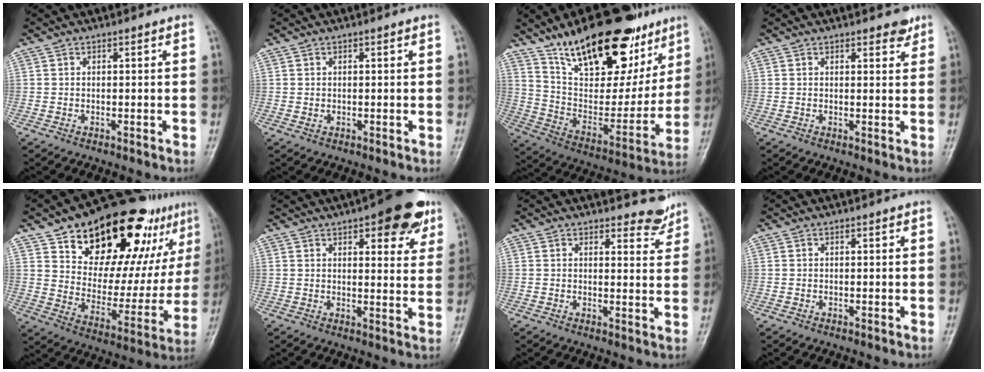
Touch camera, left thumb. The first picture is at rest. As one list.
[{"total": 1.0, "force": [0.2, 0.6, 0.7], "torque": [-0.010, 0.004, 0.007]}, {"total": 27.1, "force": [17.4, 11.8, 17.1], "torque": [-0.222, -0.056, 0.284]}, {"total": 2.4, "force": [1.9, 1.0, 1.2], "torque": [-0.002, -0.010, 0.021]}, {"total": 28.3, "force": [16.6, 13.5, 18.4], "torque": [-0.224, -0.043, 0.257]}, {"total": 12.2, "force": [6.8, 4.6, 9.0], "torque": [-0.075, -0.023, 0.082]}, {"total": 4.0, "force": [3.7, 1.4, 0.6], "torque": [0.010, -0.035, 0.039]}, {"total": 0.0}]